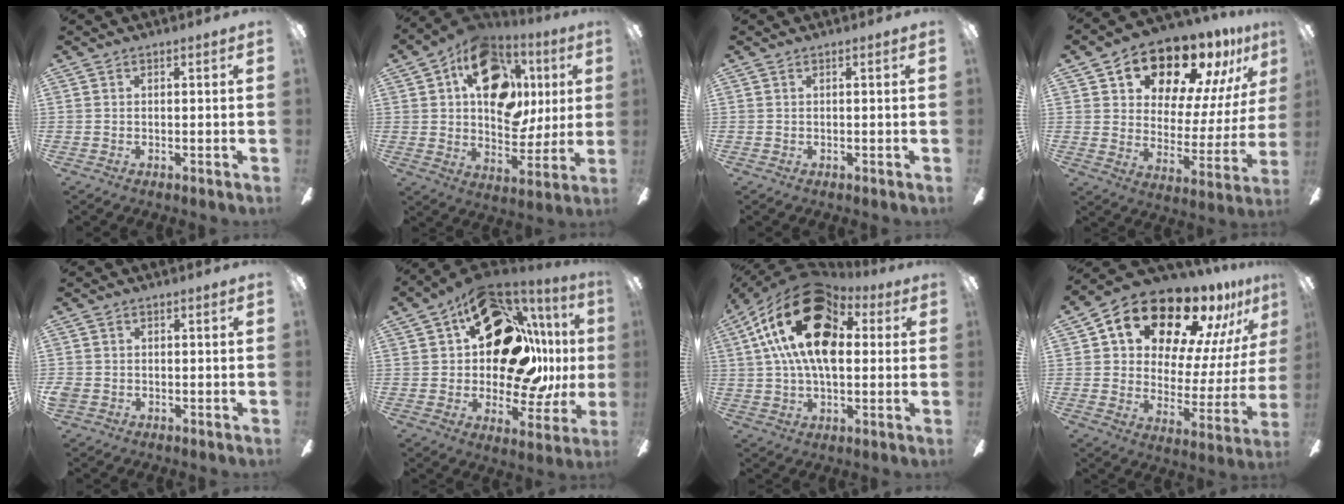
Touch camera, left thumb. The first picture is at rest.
{"total": 22.0, "force": [8.1, 14.6, 14.3], "torque": [-0.205, -0.013, 0.147]}
{"total": 0.0}
{"total": 18.2, "force": [14.1, 8.2, 8.0], "torque": [-0.125, -0.106, 0.240]}
{"total": 2.1, "force": [-0.8, 1.8, 0.7], "torque": [-0.010, 0.006, -0.014]}
{"total": 24.8, "force": [8.7, 14.5, 18.2], "torque": [-0.280, -0.039, 0.161]}
{"total": 22.9, "force": [7.2, 13.4, 17.2], "torque": [-0.311, -0.011, 0.117]}
{"total": 18.7, "force": [14.4, 8.6, 8.2], "torque": [-0.133, -0.114, 0.245]}